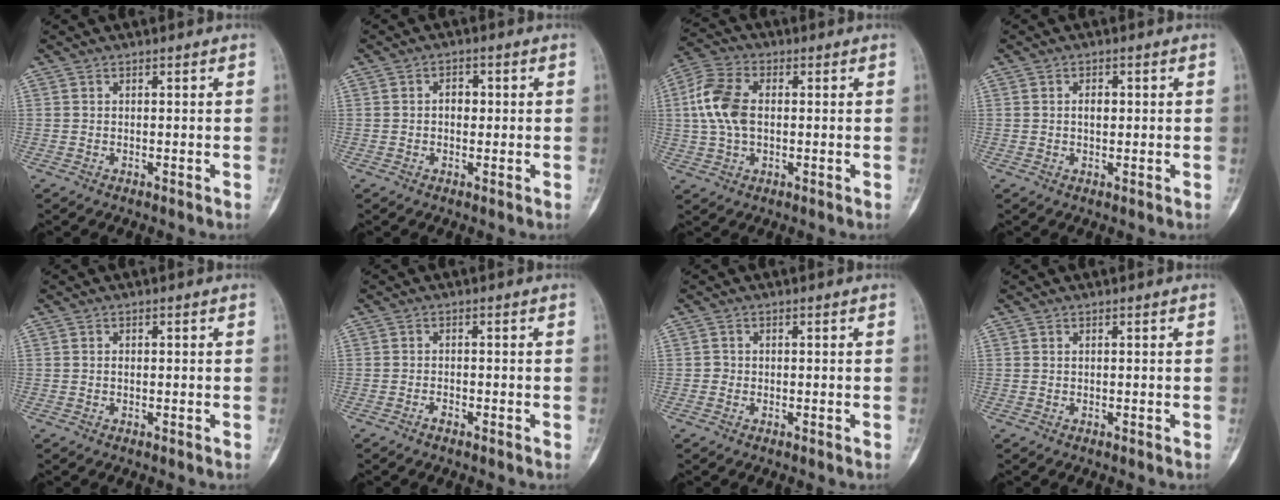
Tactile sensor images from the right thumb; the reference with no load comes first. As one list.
[{"total": 2.7, "force": [0.1, 2.0, 1.8], "torque": [-0.018, 0.008, -0.002]}, {"total": 10.1, "force": [0.7, 6.3, 7.9], "torque": [-0.174, 0.015, 0.012]}, {"total": 2.3, "force": [0.3, 1.4, 1.8], "torque": [-0.025, 0.002, 0.003]}, {"total": 0.7, "force": [0.1, 0.5, 0.5], "torque": [-0.011, 0.003, 0.001]}, {"total": 1.1, "force": [-0.9, 0.4, 0.5], "torque": [-0.014, 0.003, -0.017]}, {"total": 0.9, "force": [-0.2, 0.8, 0.1], "torque": [0.002, 0.004, -0.004]}, {"total": 0.0}]